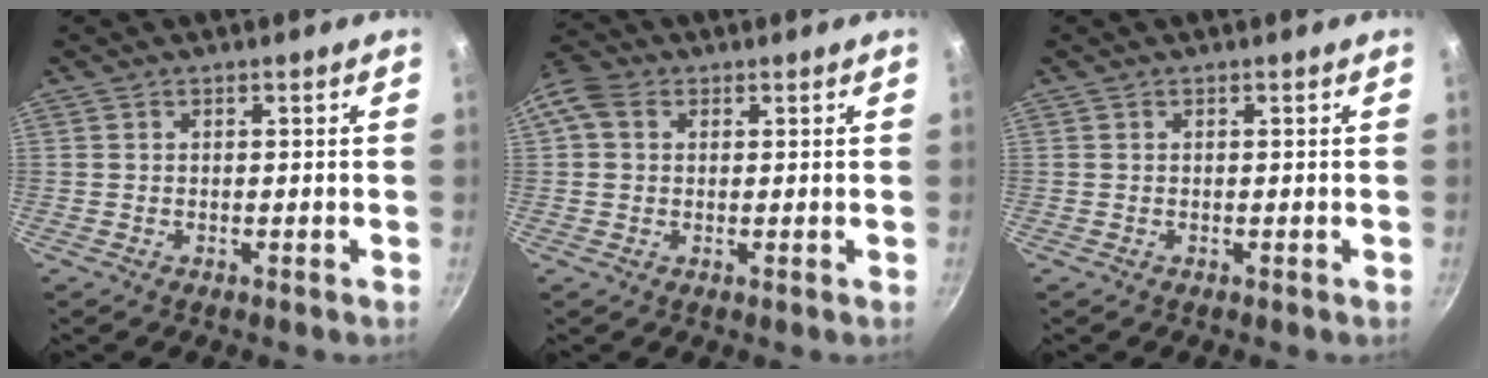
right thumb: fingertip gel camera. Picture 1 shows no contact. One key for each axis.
{"total": 7.7, "fx": 2.0, "fy": 6.1, "fz": 4.3, "tx": -0.094, "ty": 0.015, "tz": 0.023}
{"total": 0.0}